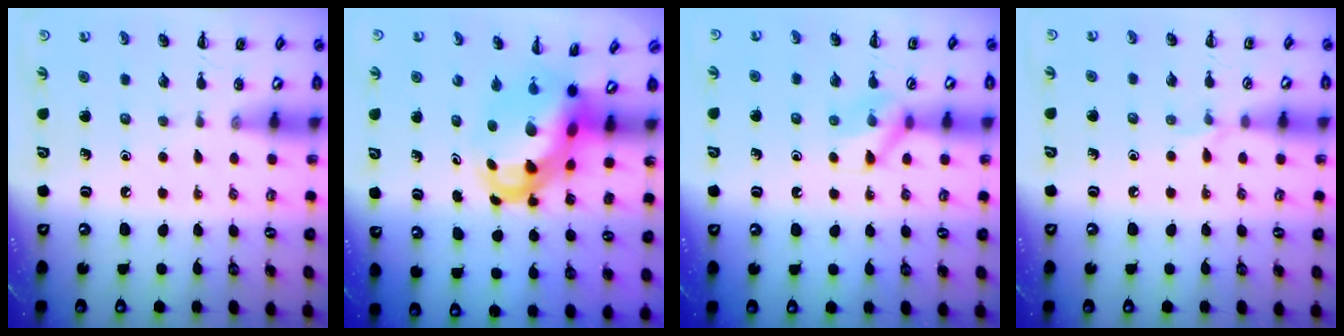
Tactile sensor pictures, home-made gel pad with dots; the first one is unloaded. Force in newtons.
{"total": 6.3, "press": 6.1, "slide": 1.9}
{"total": 8.4, "press": 8.4, "slide": 0.3}
{"total": 4.5, "press": 4.2, "slide": 1.5}